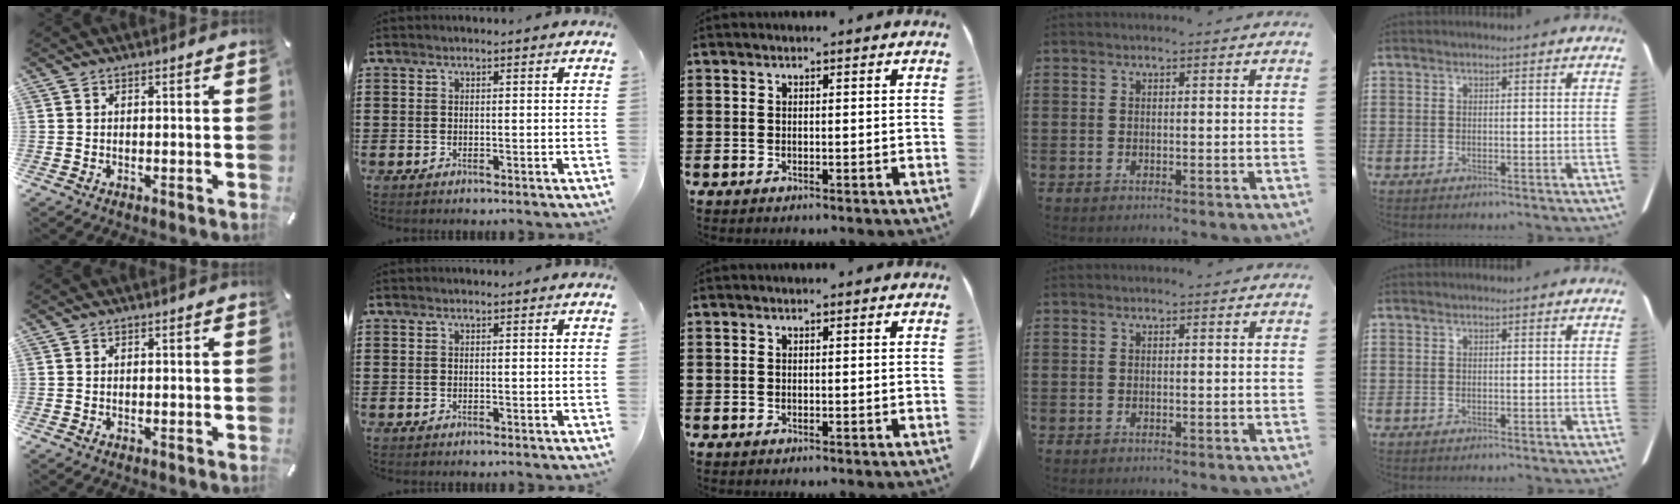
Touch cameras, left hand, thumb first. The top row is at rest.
{}